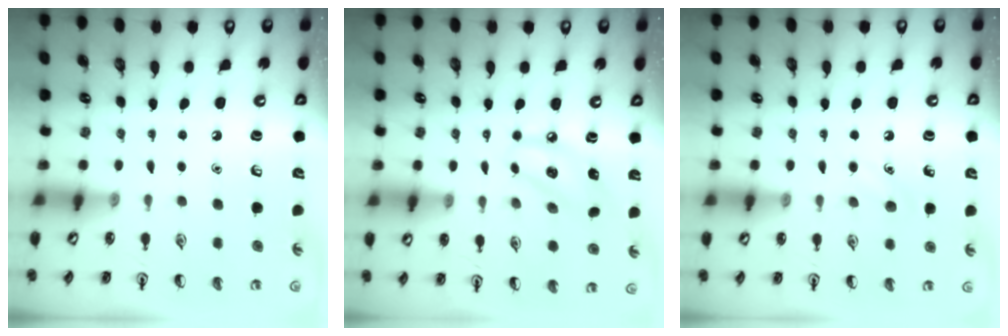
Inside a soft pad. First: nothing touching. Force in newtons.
{"total": 9.4, "press": 9.2, "slide": 2.2}
{"total": 5.4, "press": 5.1, "slide": 1.6}